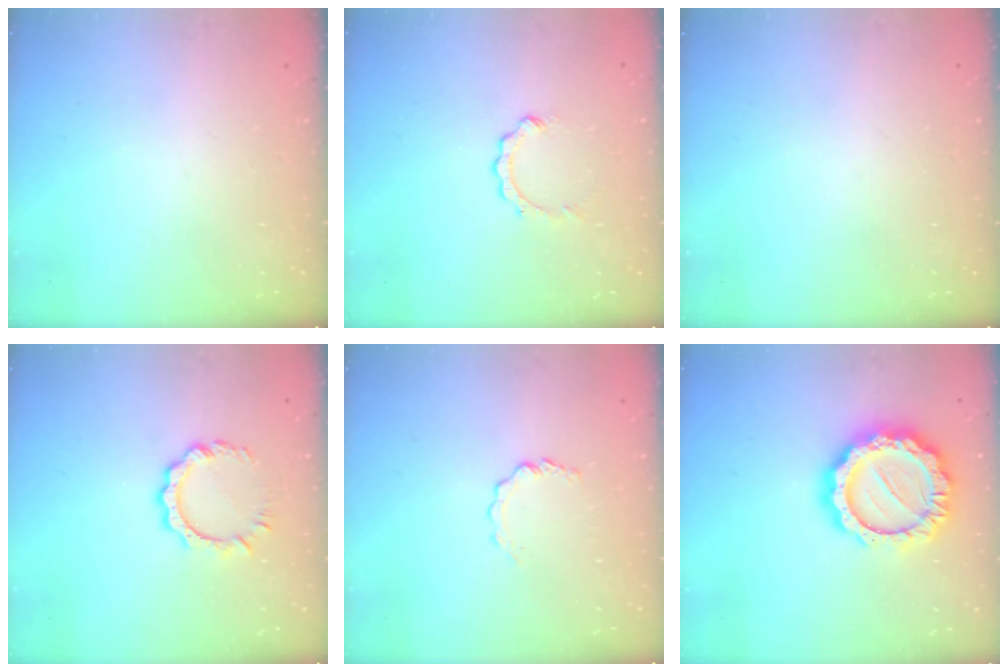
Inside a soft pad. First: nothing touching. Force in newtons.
{"total": 2.4, "press": 2.4, "slide": 0.3}
{"total": 0.0}
{"total": 6.7, "press": 6.6, "slide": 0.7}
{"total": 2.9, "press": 2.9, "slide": 0.3}
{"total": 16.9, "press": 16.9, "slide": 1.5}